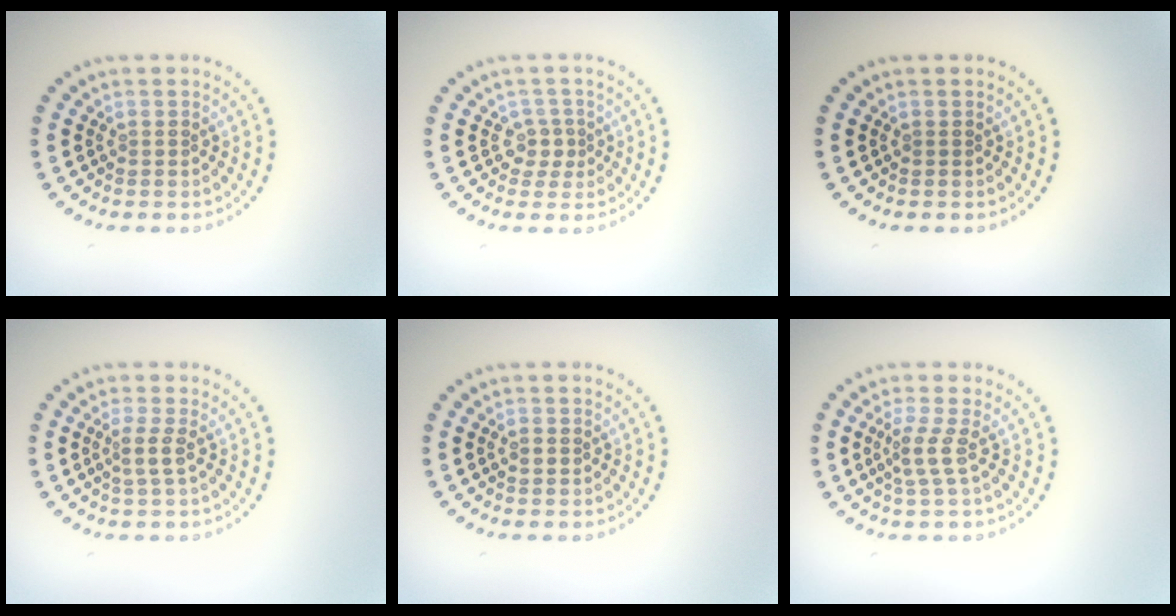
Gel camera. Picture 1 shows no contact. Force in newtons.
{"total": 1.7, "press": 1.2, "slide": 1.1}
{"total": 0.0}
{"total": 1.7, "press": 1.2, "slide": 1.2}
{"total": 1.1, "press": 1.1, "slide": 0.1}
{"total": 2.2, "press": 1.6, "slide": 1.6}